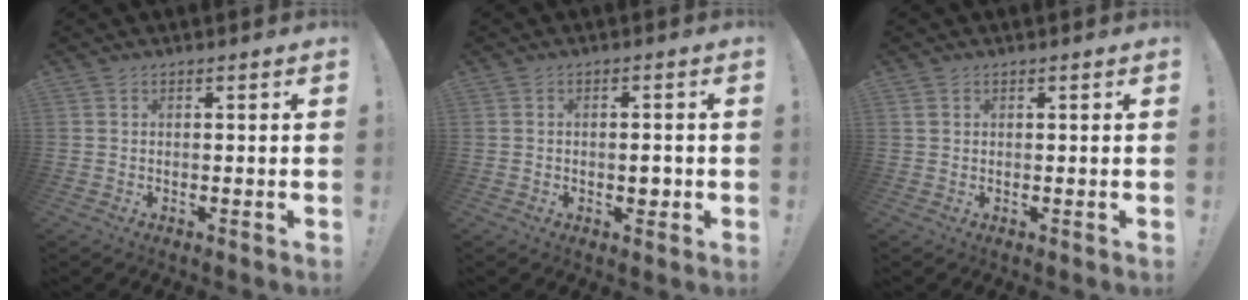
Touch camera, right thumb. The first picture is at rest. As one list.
[{"total": 2.6, "force": [-0.7, 1.7, 1.9], "torque": [-0.014, -0.001, -0.014]}, {"total": 1.2, "force": [0.6, 0.9, 0.6], "torque": [-0.012, 0.004, 0.011]}]